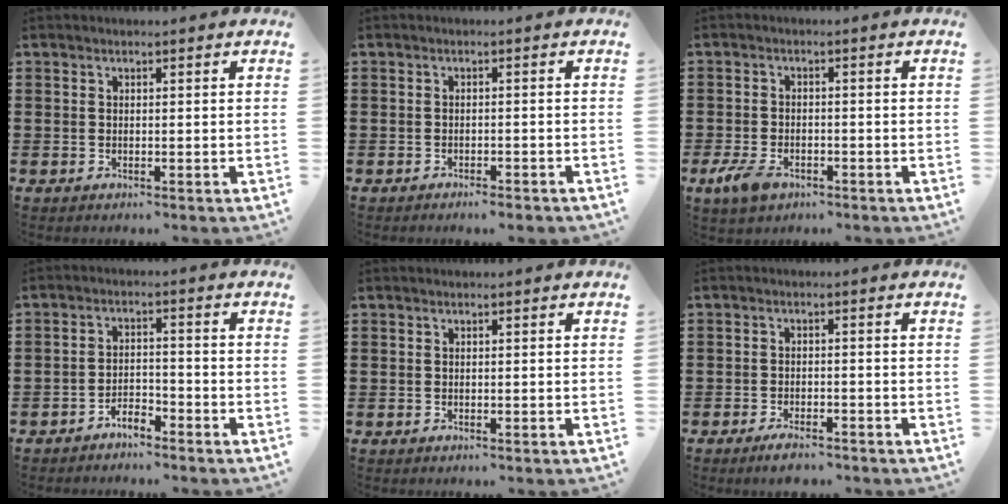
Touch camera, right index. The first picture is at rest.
{"total": 1.4, "force": [-1.3, 0.0, 0.3], "torque": [-0.010, -0.002, -0.026]}
{"total": 3.6, "force": [-2.1, 1.8, 2.3], "torque": [-0.061, -0.004, -0.043]}
{"total": 3.0, "force": [-2.8, 0.6, 0.7], "torque": [-0.019, 0.008, -0.058]}
{"total": 0.0}
{"total": 2.4, "force": [-2.2, 0.4, 0.8], "torque": [-0.018, 0.003, -0.044]}